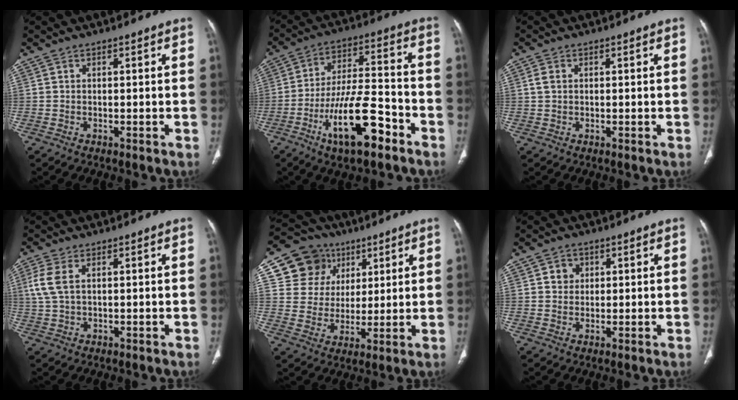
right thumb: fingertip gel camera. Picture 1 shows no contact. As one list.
[{"total": 15.5, "force": [-8.1, 5.0, 12.2], "torque": [-0.211, 0.052, -0.134]}, {"total": 1.8, "force": [0.4, 1.2, 1.3], "torque": [-0.027, 0.004, 0.011]}, {"total": 5.2, "force": [1.4, 2.7, 4.2], "torque": [-0.113, 0.009, 0.032]}, {"total": 13.2, "force": [5.8, 11.4, 3.2], "torque": [-0.019, -0.008, 0.109]}, {"total": 2.9, "force": [0.9, 2.6, 0.8], "torque": [0.003, -0.002, 0.014]}]